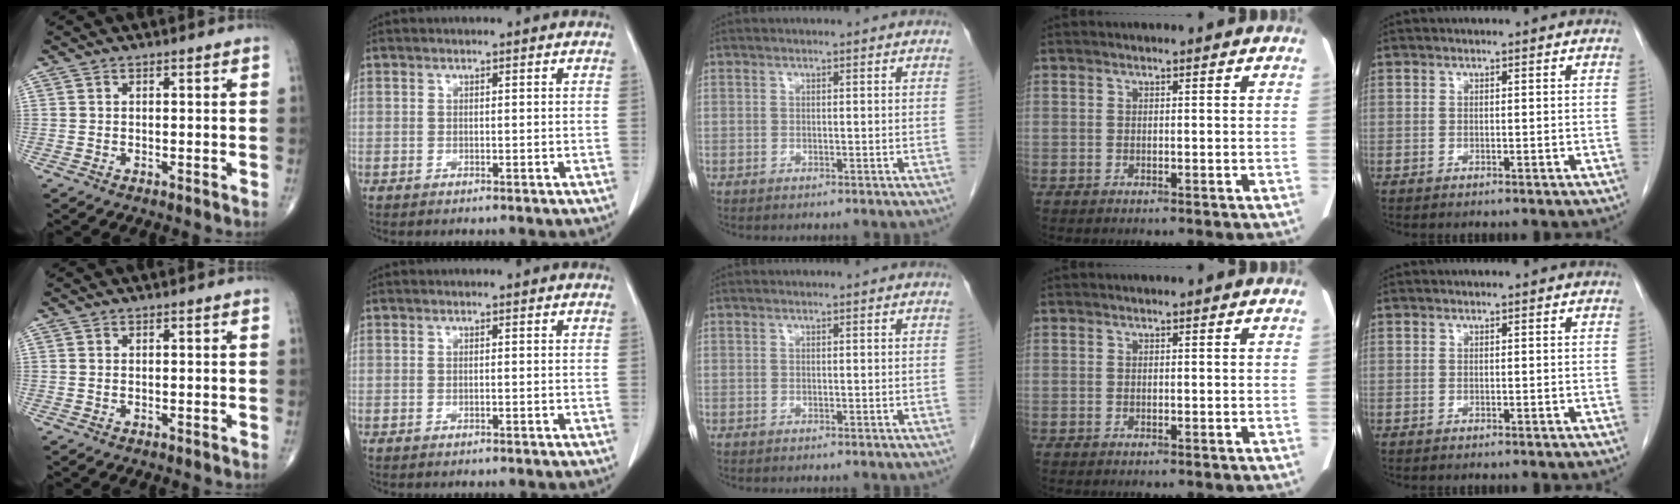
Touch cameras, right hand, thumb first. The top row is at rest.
{}